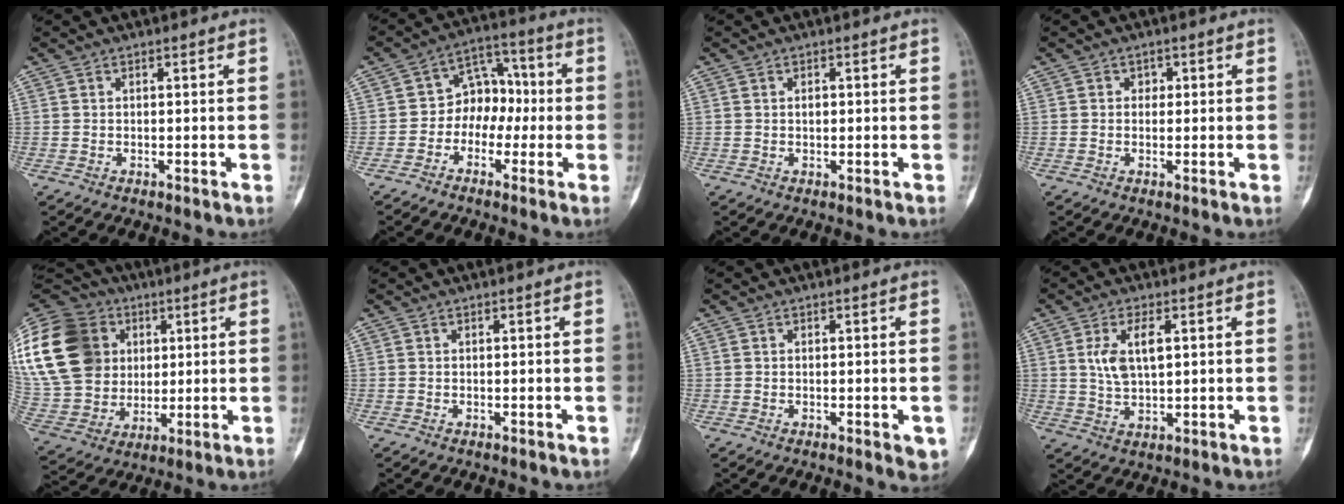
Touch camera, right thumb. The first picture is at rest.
{"total": 8.7, "force": [-1.4, 6.9, 5.0], "torque": [-0.036, 0.041, -0.038]}
{"total": 1.0, "force": [0.2, 0.7, 0.7], "torque": [-0.009, 0.002, 0.004]}
{"total": 1.3, "force": [0.3, 1.1, 0.5], "torque": [0.004, 0.002, -0.001]}
{"total": 30.0, "force": [7.8, 24.2, 16.0], "torque": [-0.361, 0.048, 0.161]}
{"total": 0.0}
{"total": 3.1, "force": [-0.8, 1.3, 2.8], "torque": [-0.018, 0.000, -0.004]}
{"total": 6.6, "force": [1.7, 2.9, 5.7], "torque": [-0.111, -0.006, 0.037]}